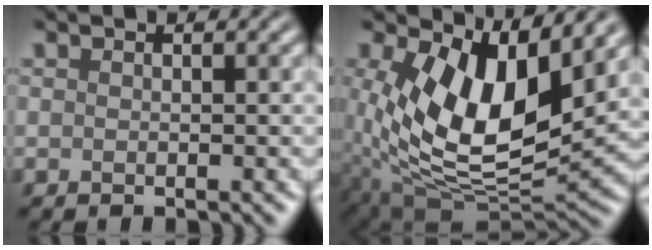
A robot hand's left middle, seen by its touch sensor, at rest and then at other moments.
{"total": 11.4, "force": [2.5, 5.8, 9.5], "torque": [-0.182, -0.020, 0.052]}